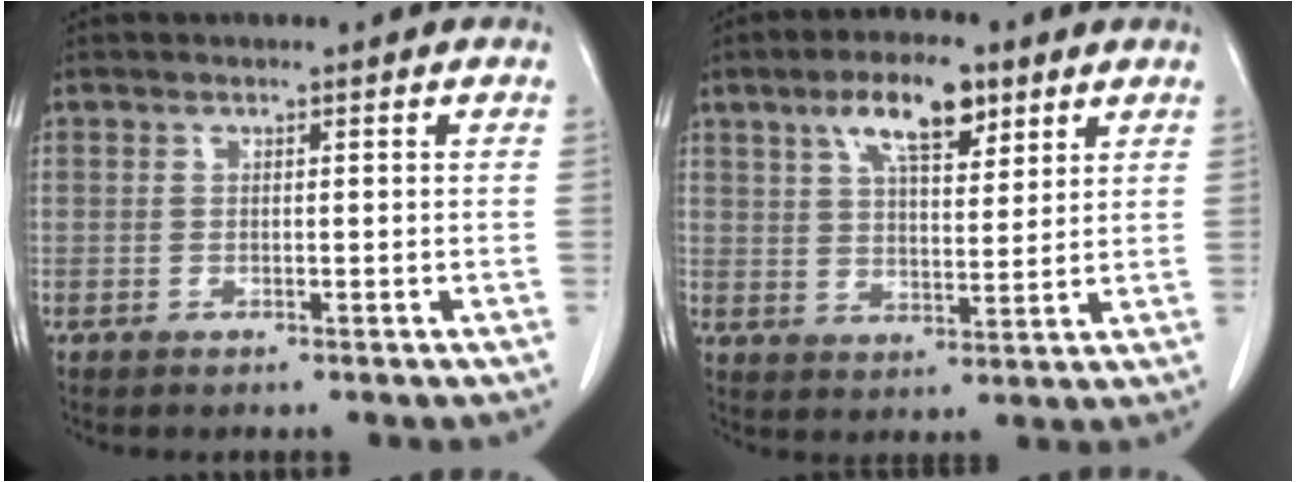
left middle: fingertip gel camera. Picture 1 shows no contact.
{"total": 9.2, "force": [5.4, 3.1, 6.8], "torque": [-0.122, 0.011, 0.094]}